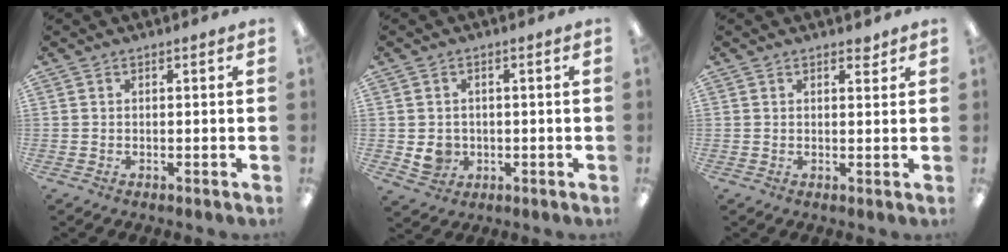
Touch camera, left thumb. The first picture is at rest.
{"total": 4.3, "force": [-0.4, 4.0, 1.4], "torque": [-0.020, 0.000, -0.006]}
{"total": 1.8, "force": [1.5, 0.8, 0.7], "torque": [-0.001, -0.006, 0.024]}